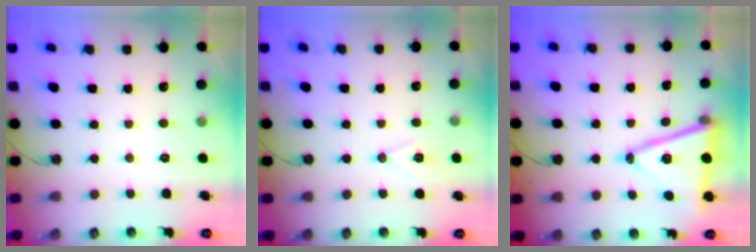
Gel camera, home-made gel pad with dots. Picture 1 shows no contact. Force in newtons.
{"total": 6.5, "press": 5.3, "slide": 3.8}
{"total": 14.7, "press": 14.2, "slide": 3.8}